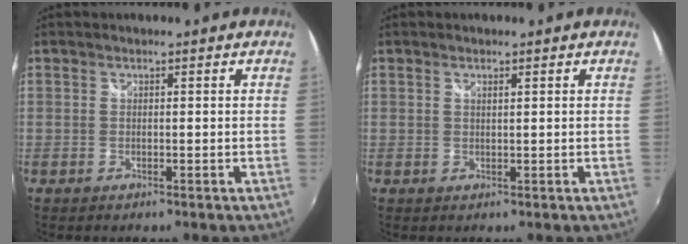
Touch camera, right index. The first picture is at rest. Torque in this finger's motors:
{"motor_torque": [-0.09, 0.15, -0.02, -0.01]}